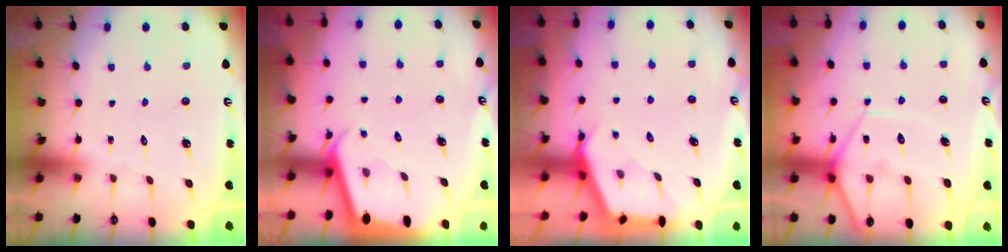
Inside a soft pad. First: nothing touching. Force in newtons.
{"total": 2.2, "press": 2.2, "slide": 0.1}
{"total": 2.7, "press": 2.7, "slide": 0.3}
{"total": 11.8, "press": 11.8, "slide": 1.1}